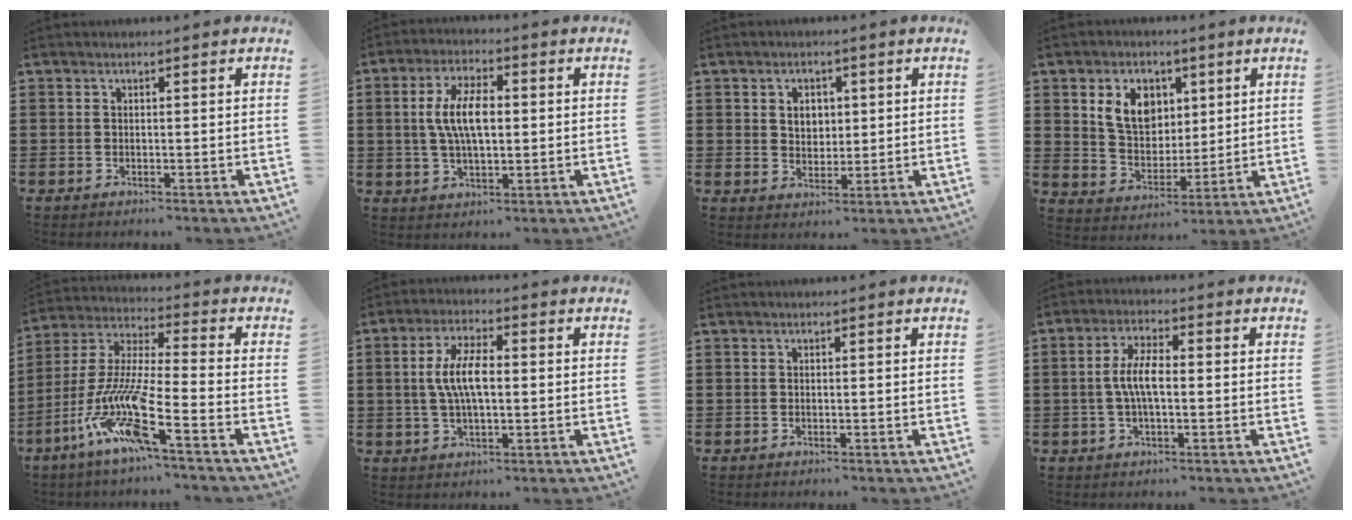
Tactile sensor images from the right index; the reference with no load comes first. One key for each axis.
{"total": 8.1, "fx": 0.6, "fy": 3.4, "fz": 7.3, "tx": -0.154, "ty": 0.008, "tz": 0.005}
{"total": 3.4, "fx": 1.0, "fy": 2.8, "fz": 1.8, "tx": -0.044, "ty": 0.010, "tz": 0.015}
{"total": 7.7, "fx": 2.9, "fy": 5.9, "fz": 4.0, "tx": -0.088, "ty": 0.014, "tz": 0.051}
{"total": 12.4, "fx": -7.9, "fy": 1.1, "fz": 9.5, "tx": -0.215, "ty": -0.016, "tz": -0.162}
{"total": 7.3, "fx": 0.2, "fy": 2.8, "fz": 6.7, "tx": -0.147, "ty": 0.002, "tz": -0.004}
{"total": 0.0}
{"total": 5.7, "fx": -0.3, "fy": 2.0, "fz": 5.3, "tx": -0.118, "ty": -0.001, "tz": -0.014}